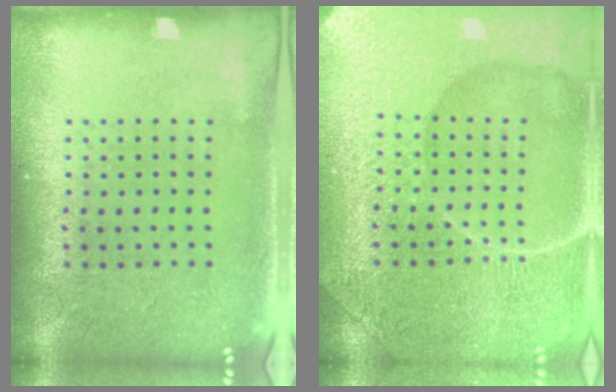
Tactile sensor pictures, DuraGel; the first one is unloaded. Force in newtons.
{"total": 7.4, "press": 7.4, "slide": 0.9}